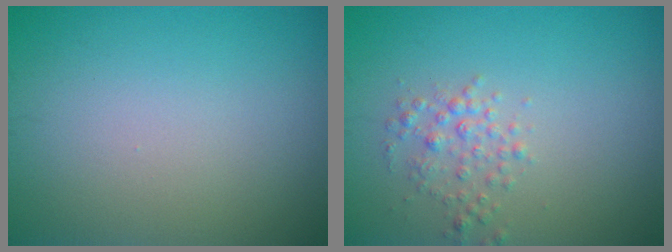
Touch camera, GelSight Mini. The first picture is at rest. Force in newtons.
{"total": 1.9, "press": 1.9, "slide": 0.0}